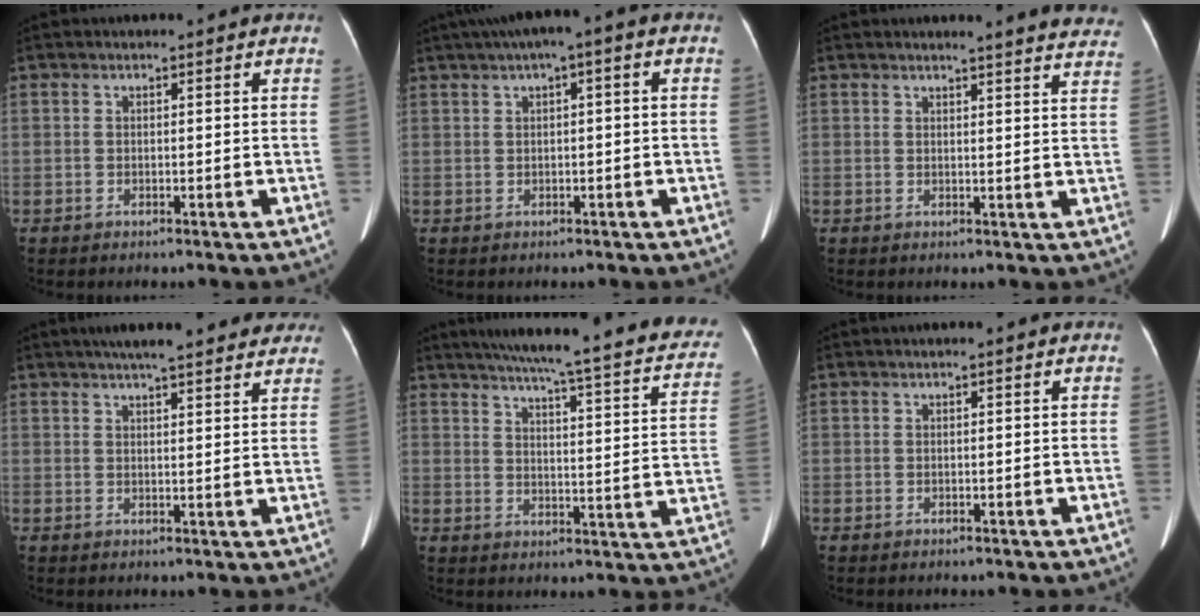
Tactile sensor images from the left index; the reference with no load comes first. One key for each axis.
{"total": 5.1, "fx": 1.8, "fy": 0.7, "fz": 4.7, "tx": -0.079, "ty": 0.029, "tz": 0.026}
{"total": 12.8, "fx": 12.1, "fy": 0.8, "fz": 4.3, "tx": -0.028, "ty": -0.038, "tz": 0.111}
{"total": 15.8, "fx": 13.4, "fy": 2.7, "fz": 7.8, "tx": -0.096, "ty": 0.032, "tz": 0.161}
{"total": 28.0, "fx": 23.6, "fy": 3.0, "fz": 14.8, "tx": -0.199, "ty": -0.039, "tz": 0.271}
{"total": 0.7, "fx": 0.5, "fy": -0.1, "fz": 0.4, "tx": -0.007, "ty": 0.009, "tz": 0.010}